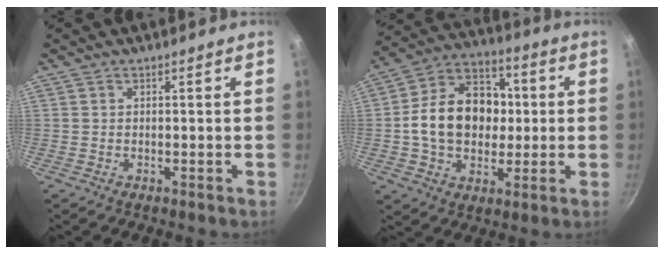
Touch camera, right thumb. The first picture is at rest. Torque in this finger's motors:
{"motor_torque": [-0.08, 1.27, 0.83, -0.84, 0.37]}